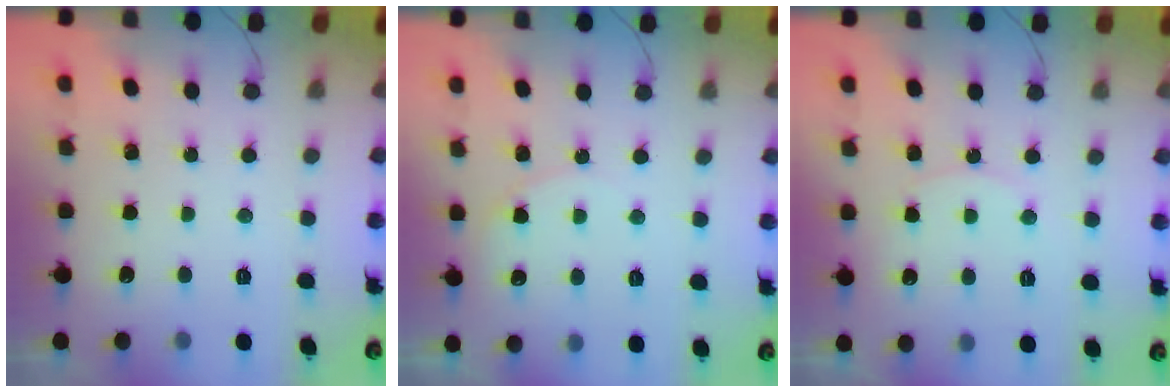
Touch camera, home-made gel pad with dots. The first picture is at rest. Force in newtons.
{"total": 5.1, "press": 5.1, "slide": 0.3}
{"total": 5.8, "press": 5.7, "slide": 0.6}